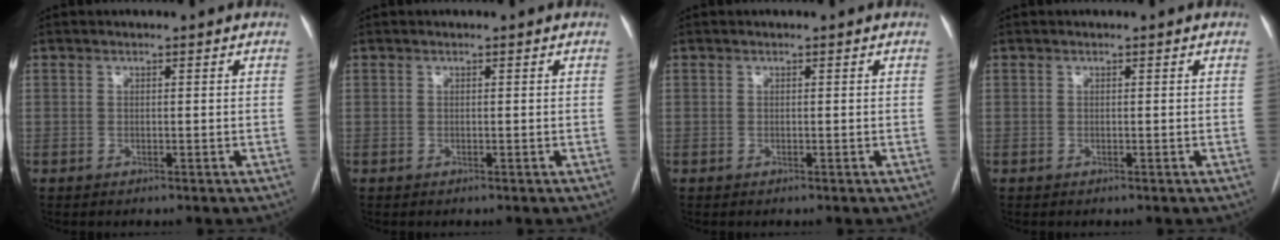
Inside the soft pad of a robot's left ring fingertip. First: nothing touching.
{"total": 0.0}
{"total": 0.0}
{"total": 0.0}